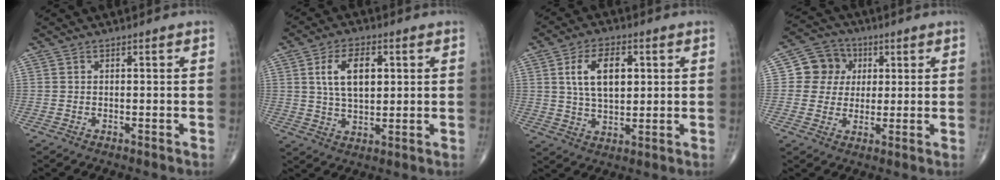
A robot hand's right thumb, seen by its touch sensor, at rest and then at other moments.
{"total": 9.6, "force": [2.4, 5.4, 7.6], "torque": [-0.121, -0.003, 0.044]}
{"total": 10.4, "force": [2.5, 5.9, 8.2], "torque": [-0.128, -0.004, 0.046]}
{"total": 8.2, "force": [1.7, 7.7, 2.3], "torque": [0.002, 0.005, 0.020]}